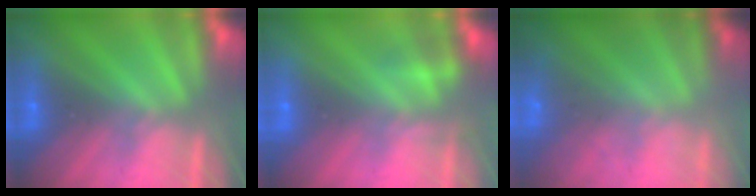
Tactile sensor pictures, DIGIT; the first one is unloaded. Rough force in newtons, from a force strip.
{"total": 2.3}
{"total": 7.3}